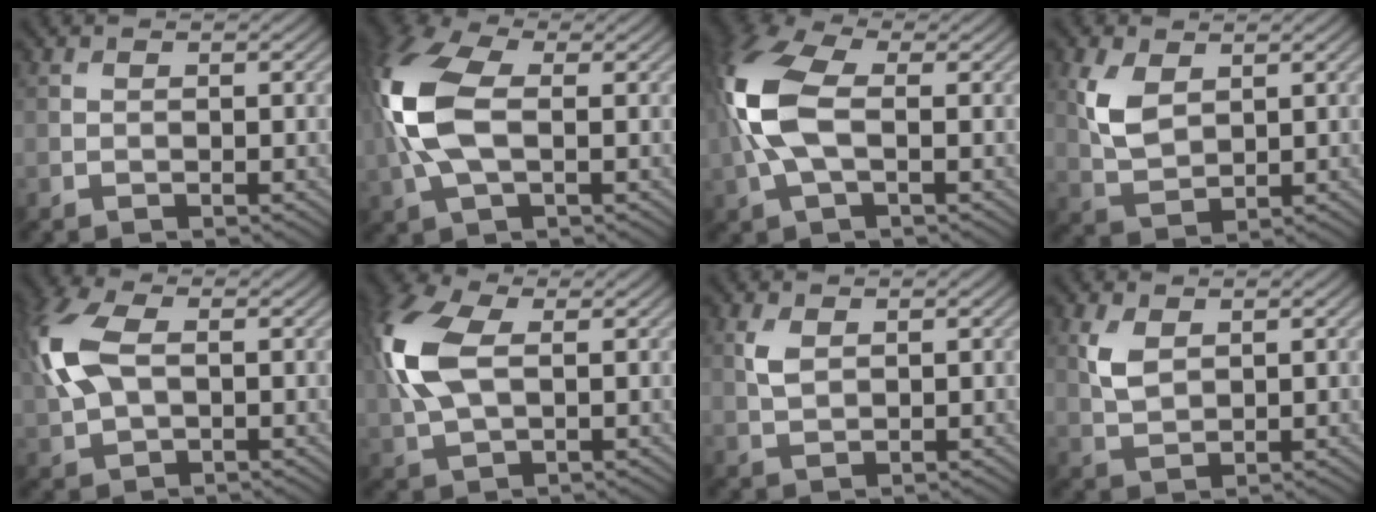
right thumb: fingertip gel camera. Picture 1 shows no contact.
{"total": 11.7, "force": [0.5, 6.6, 9.7], "torque": [-0.256, 0.013, 0.002]}
{"total": 10.3, "force": [0.1, 5.4, 8.8], "torque": [-0.230, 0.015, -0.008]}
{"total": 5.5, "force": [2.0, 3.4, 3.9], "torque": [-0.099, -0.001, 0.042]}
{"total": 10.0, "force": [1.5, 5.9, 7.9], "torque": [-0.229, 0.018, 0.021]}
{"total": 11.2, "force": [1.8, 6.5, 8.9], "torque": [-0.249, 0.016, 0.027]}
{"total": 2.4, "force": [0.9, 1.4, 1.8], "torque": [-0.048, 0.000, 0.021]}
{"total": 3.7, "force": [1.5, 2.2, 2.6], "torque": [-0.065, 0.000, 0.032]}